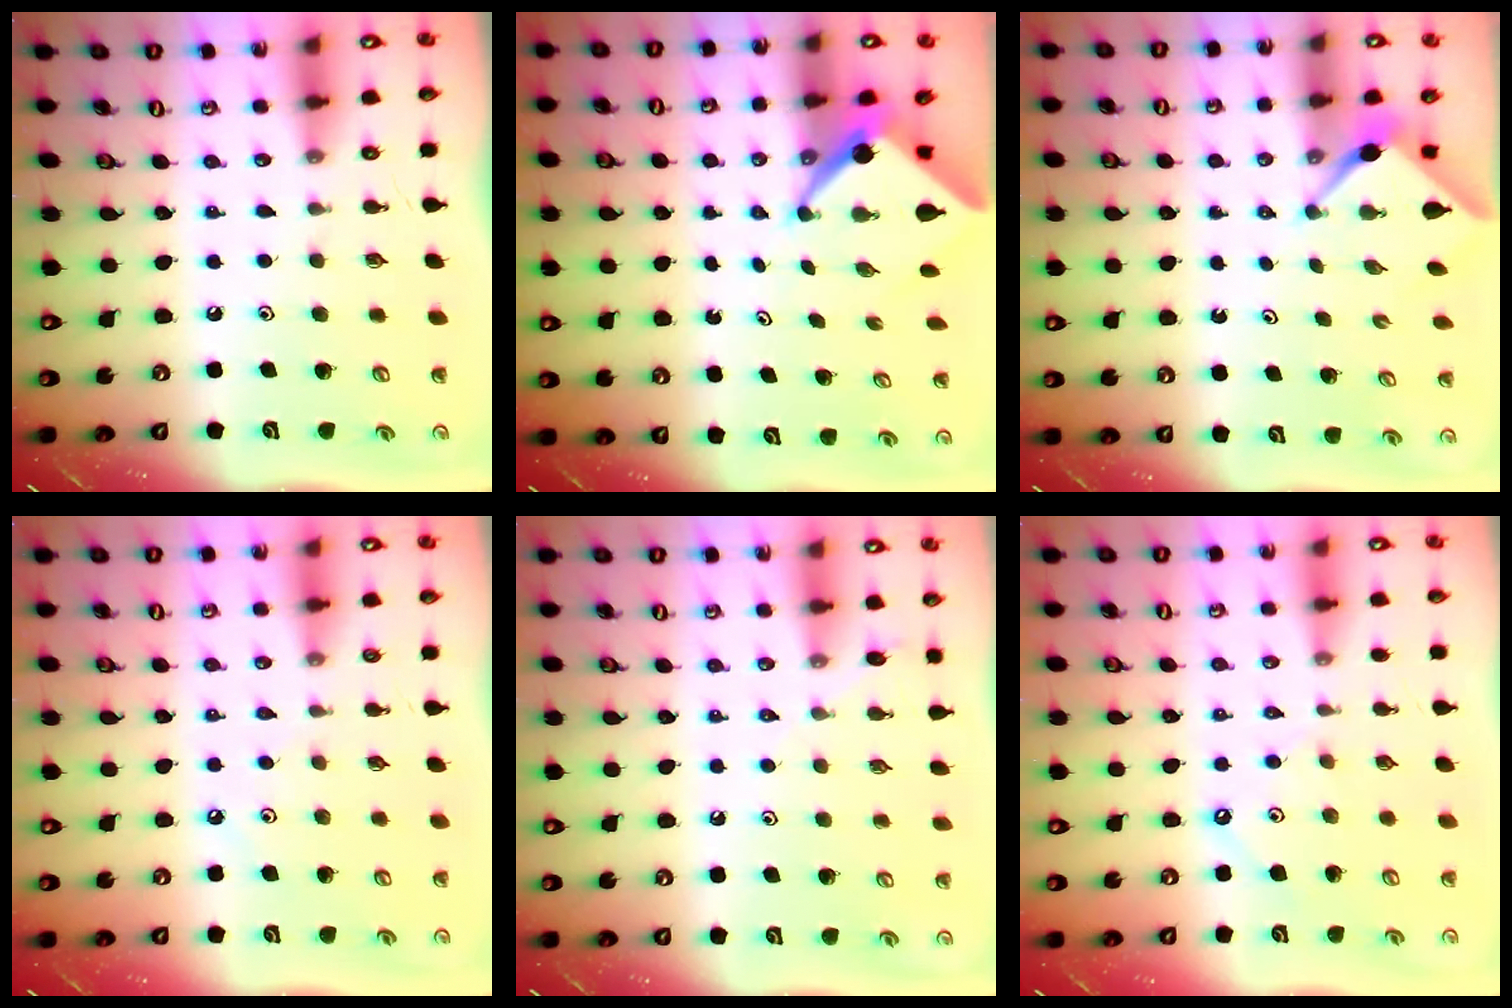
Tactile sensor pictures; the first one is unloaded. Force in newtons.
{"total": 4.8, "press": 4.8, "slide": 0.3}
{"total": 2.6, "press": 2.6, "slide": 0.3}
{"total": 3.3, "press": 3.3, "slide": 0.5}
{"total": 4.2, "press": 4.1, "slide": 0.8}
{"total": 1.9, "press": 1.9, "slide": 0.2}